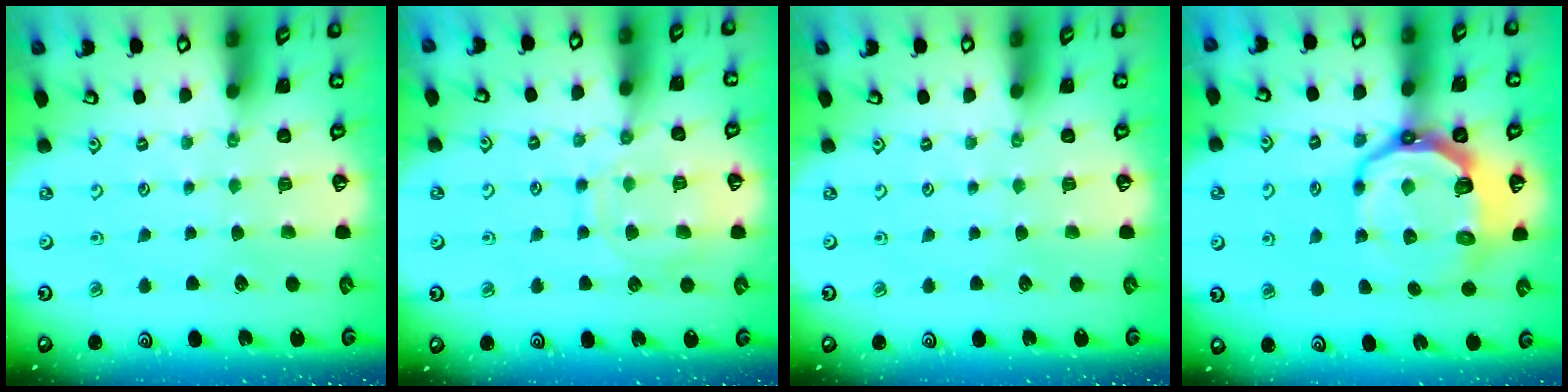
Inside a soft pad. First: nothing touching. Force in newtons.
{"total": 11.3, "press": 11.2, "slide": 0.9}
{"total": 0.0}
{"total": 13.2, "press": 12.4, "slide": 4.4}